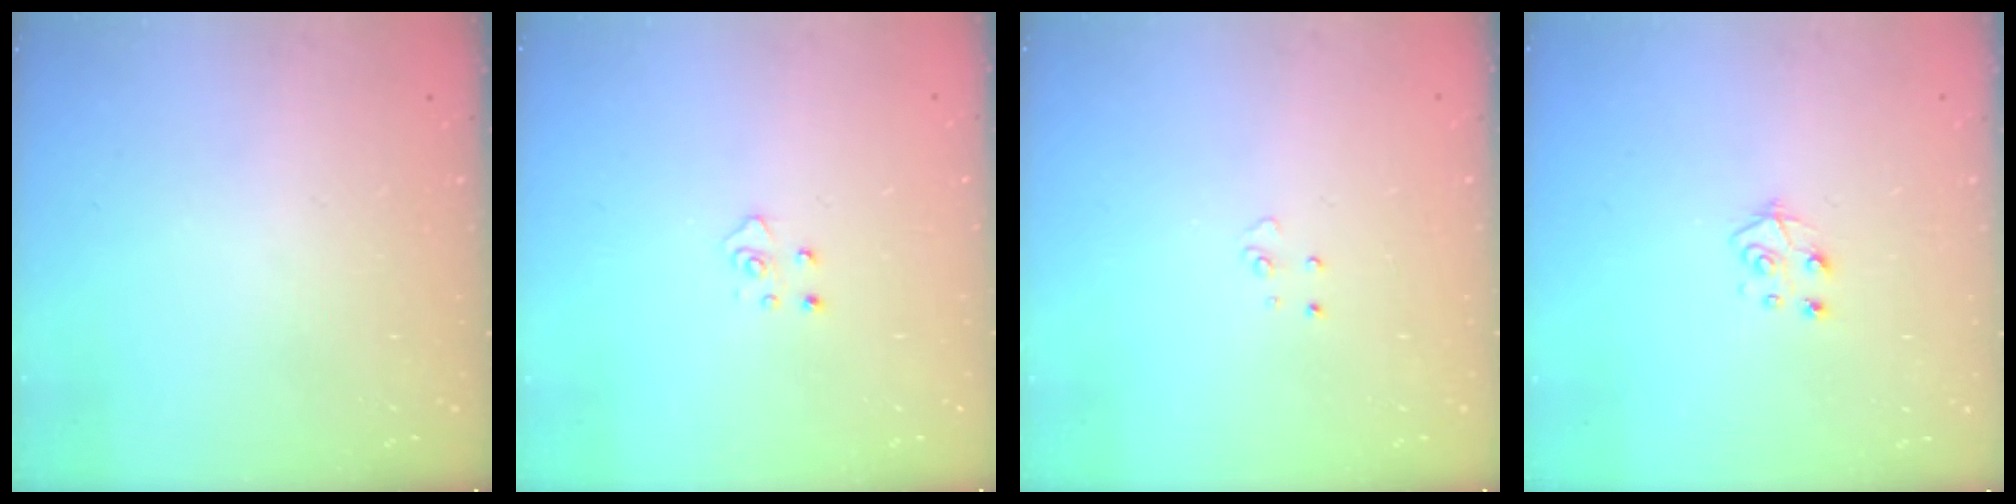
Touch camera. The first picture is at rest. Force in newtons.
{"total": 4.0, "press": 4.0, "slide": 0.4}
{"total": 2.9, "press": 2.9, "slide": 0.2}
{"total": 4.8, "press": 4.8, "slide": 0.4}